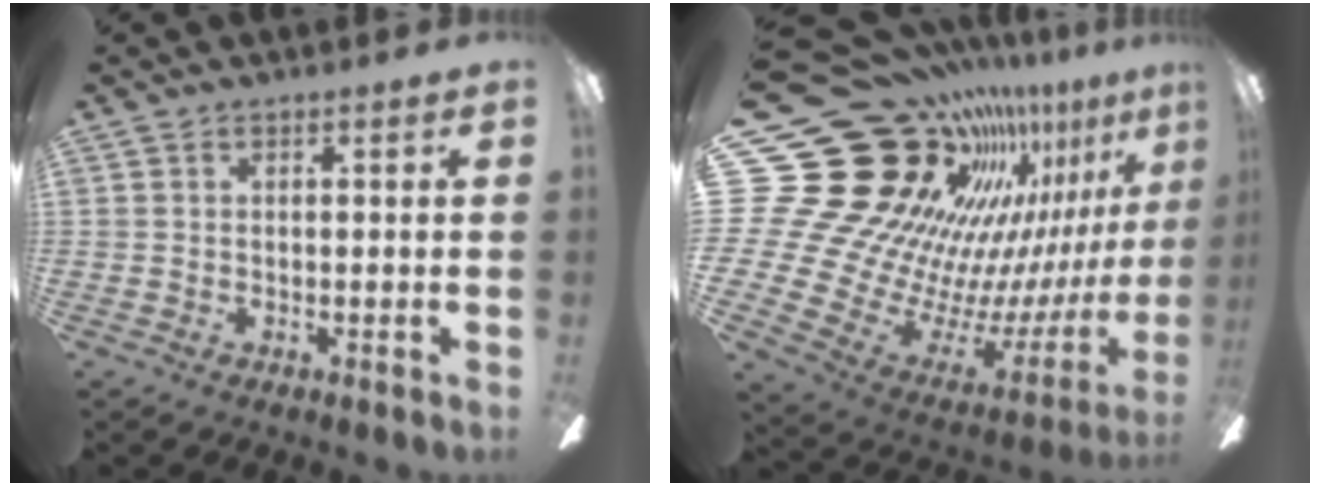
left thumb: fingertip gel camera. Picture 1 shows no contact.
{"total": 31.1, "force": [18.1, 19.2, 16.4], "torque": [-0.254, -0.220, 0.408]}